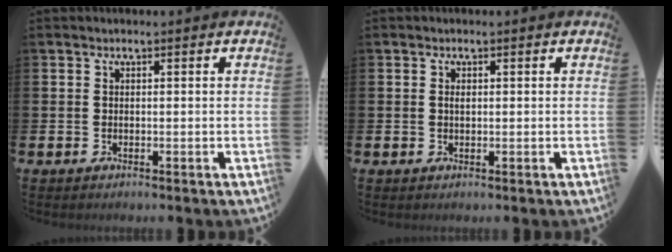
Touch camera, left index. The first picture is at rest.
{"total": 0.7, "force": [0.2, 0.4, 0.6], "torque": [-0.008, 0.002, 0.002]}